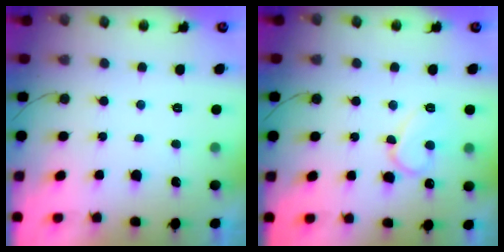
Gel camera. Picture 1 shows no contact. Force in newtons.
{"total": 9.4, "press": 9.4, "slide": 1.0}